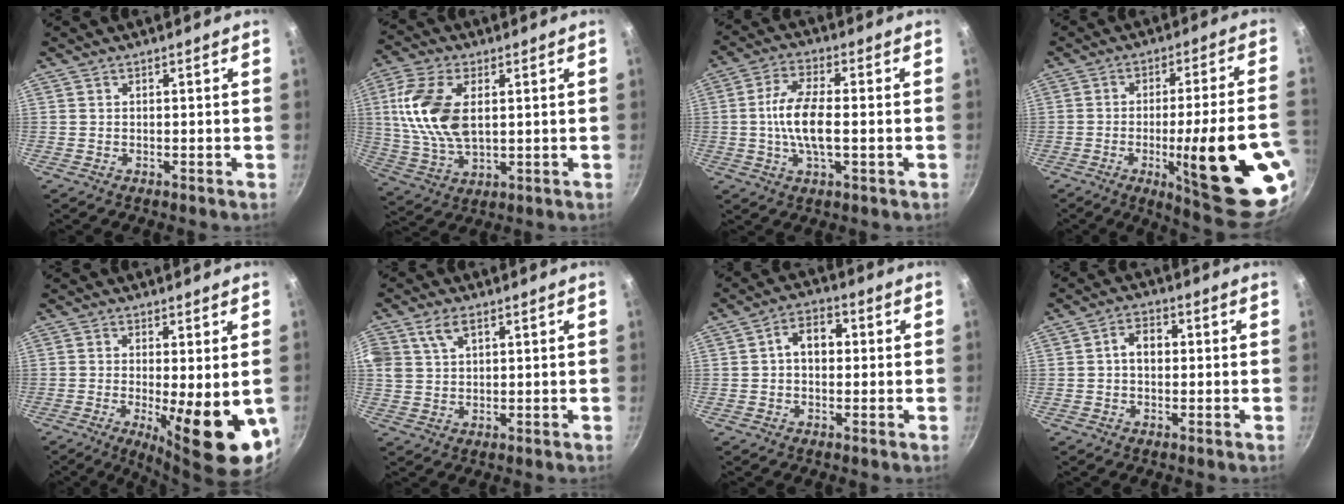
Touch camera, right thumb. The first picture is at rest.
{"total": 14.0, "force": [2.6, 7.8, 11.4], "torque": [-0.222, -0.004, 0.053]}
{"total": 10.0, "force": [-0.6, 4.0, 9.2], "torque": [-0.180, 0.011, -0.020]}
{"total": 24.0, "force": [-6.9, 4.7, 22.5], "torque": [-0.291, 0.011, -0.087]}
{"total": 14.7, "force": [-3.2, 4.3, 13.7], "torque": [-0.179, -0.015, -0.034]}
{"total": 6.4, "force": [3.0, 4.0, 4.0], "torque": [-0.070, 0.007, 0.059]}
{"total": 6.3, "force": [0.6, 4.5, 4.5], "torque": [-0.041, 0.016, 0.000]}
{"total": 4.7, "force": [0.3, 3.4, 3.2], "torque": [-0.033, 0.013, -0.002]}